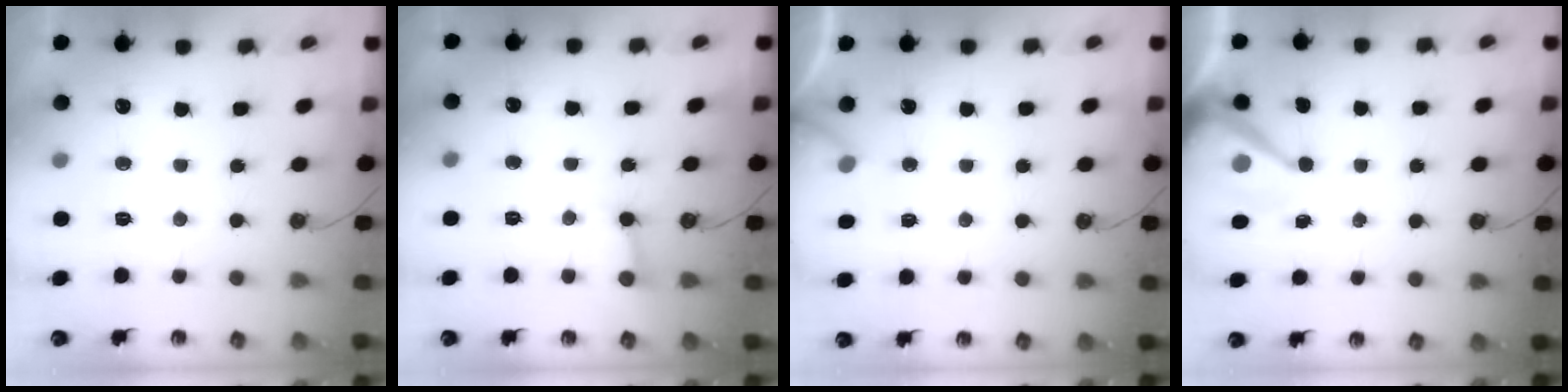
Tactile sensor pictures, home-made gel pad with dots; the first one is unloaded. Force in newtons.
{"total": 3.0, "press": 3.0, "slide": 0.1}
{"total": 4.9, "press": 4.9, "slide": 0.4}
{"total": 8.4, "press": 8.4, "slide": 0.8}